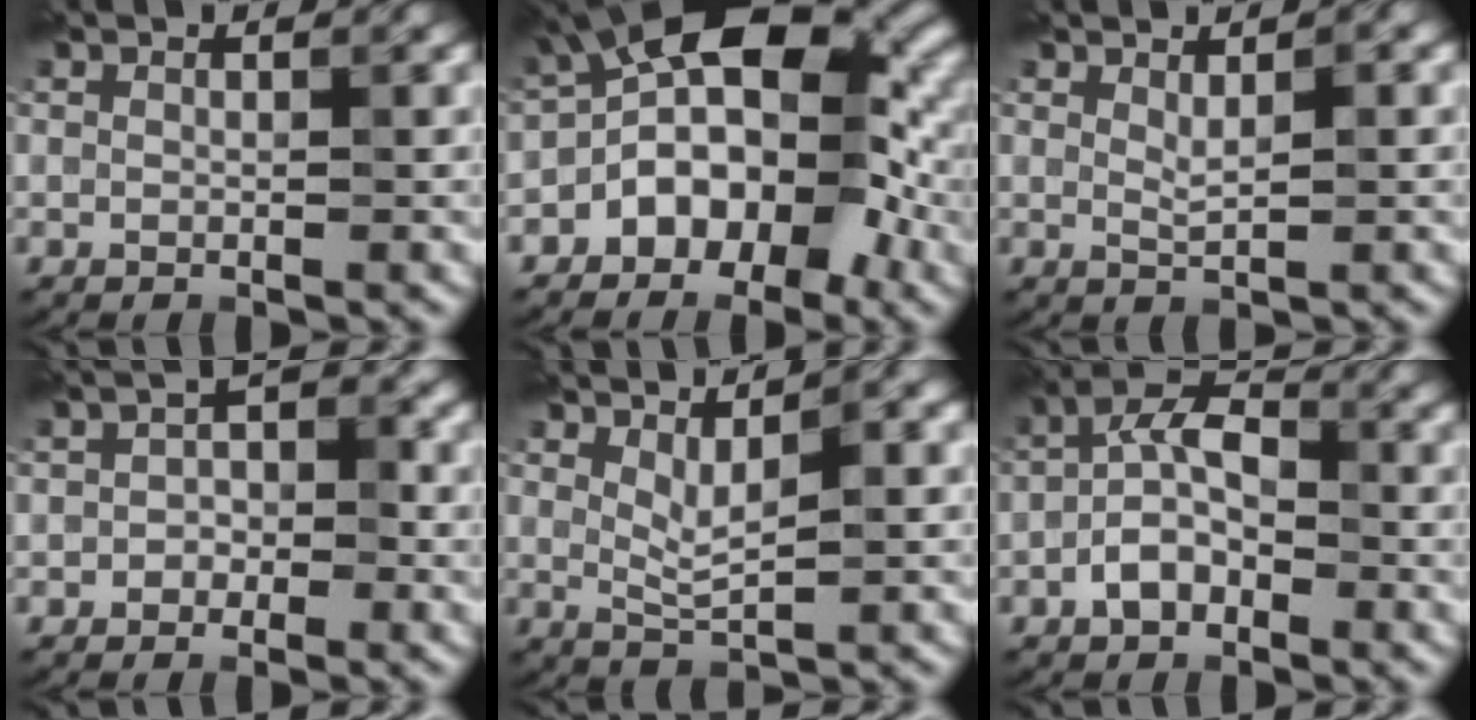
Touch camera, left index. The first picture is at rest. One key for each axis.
{"total": 10.4, "fx": -2.5, "fy": 6.7, "fz": 7.6, "tx": -0.073, "ty": 0.020, "tz": -0.056}
{"total": 0.9, "fx": 0.2, "fy": 0.1, "fz": 0.9, "tx": -0.019, "ty": -0.002, "tz": 0.013}
{"total": 2.2, "fx": -1.1, "fy": 1.7, "fz": 0.8, "tx": -0.004, "ty": 0.005, "tz": -0.019}
{"total": 2.5, "fx": 0.6, "fy": 0.7, "fz": 2.3, "tx": -0.049, "ty": -0.002, "tz": 0.021}
{"total": 4.0, "fx": -2.5, "fy": 2.0, "fz": 2.4, "tx": -0.045, "ty": 0.016, "tz": -0.047}